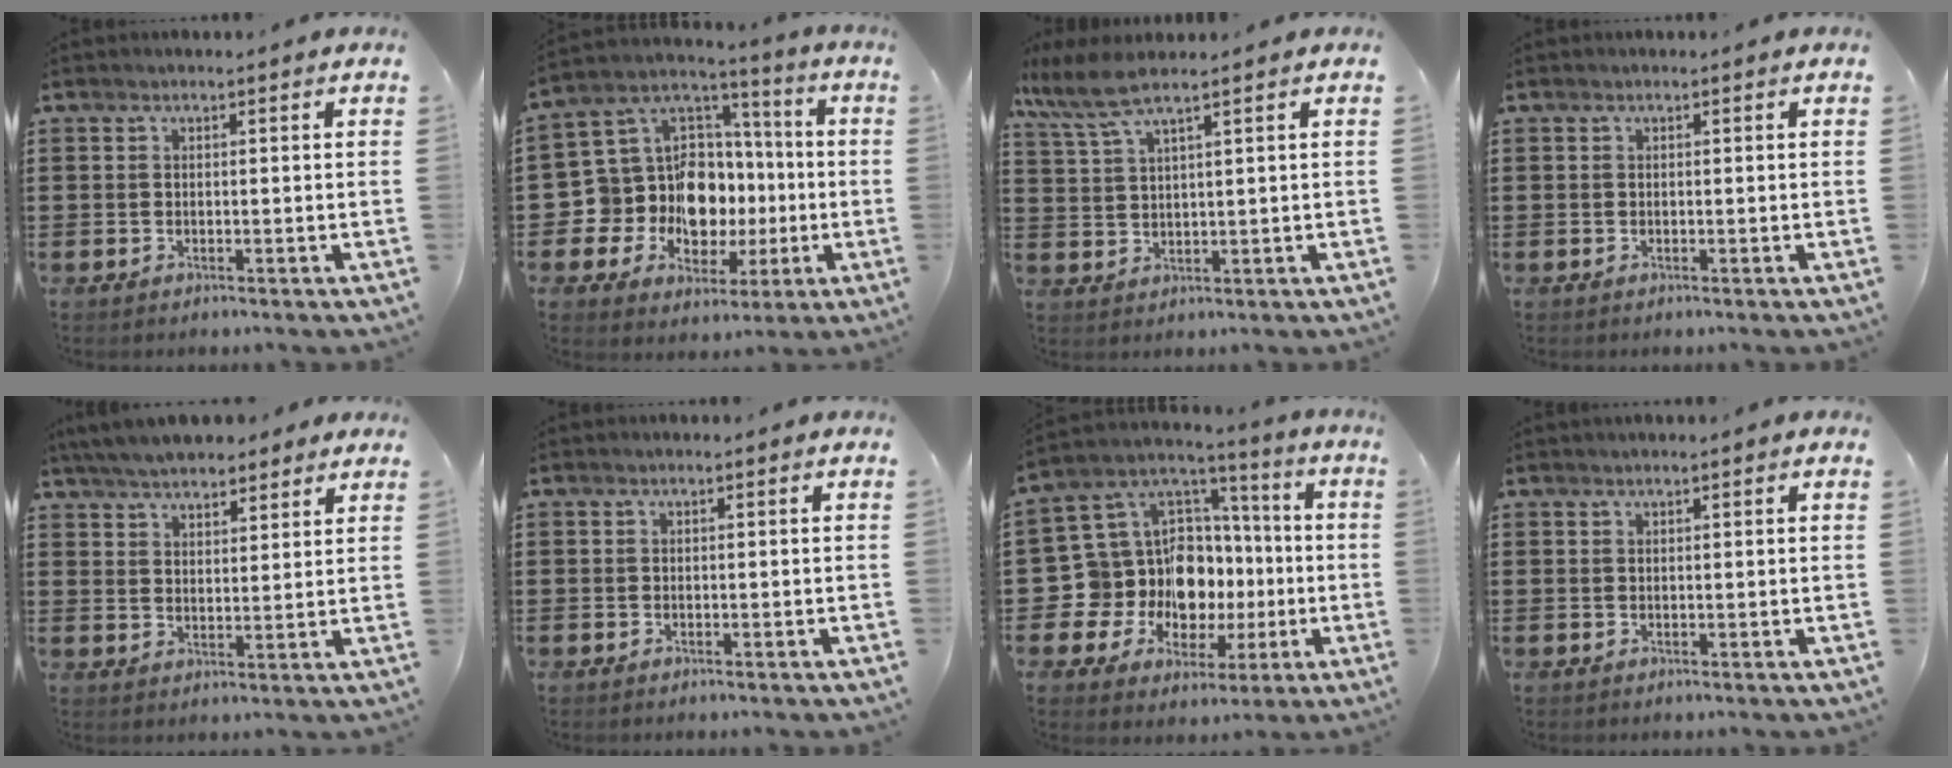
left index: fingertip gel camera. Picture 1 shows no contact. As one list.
[{"total": 15.0, "force": [-2.9, 13.2, 6.4], "torque": [-0.149, -0.005, -0.046]}, {"total": 5.5, "force": [3.9, 0.6, 3.8], "torque": [-0.094, -0.008, 0.066]}, {"total": 0.0}, {"total": 5.7, "force": [5.3, 1.4, 1.6], "torque": [-0.050, -0.010, 0.098]}, {"total": 0.0}, {"total": 14.2, "force": [-2.1, 13.2, 4.8], "torque": [-0.115, -0.027, -0.017]}, {"total": 0.8, "force": [0.6, -0.1, 0.5], "torque": [-0.009, -0.001, 0.012]}]